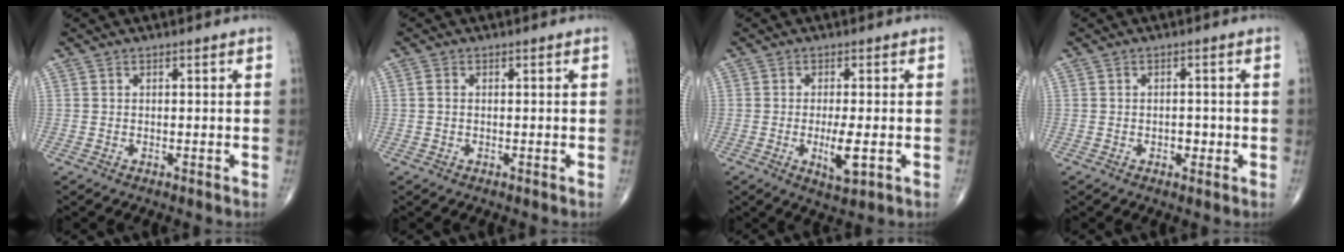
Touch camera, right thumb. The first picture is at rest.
{"total": 1.0, "force": [0.1, 0.7, 0.7], "torque": [-0.012, 0.004, 0.000]}
{"total": 5.5, "force": [-1.2, 1.6, 5.1], "torque": [-0.089, -0.012, -0.018]}
{"total": 3.0, "force": [-0.7, 1.5, 2.5], "torque": [-0.030, 0.002, -0.010]}